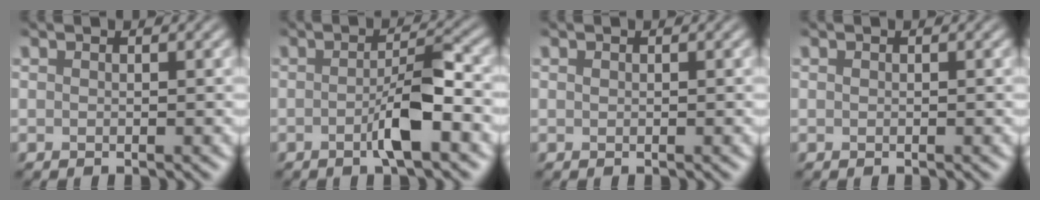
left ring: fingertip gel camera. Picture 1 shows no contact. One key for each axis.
{"total": 3.8, "fx": -1.3, "fy": 0.6, "fz": 3.5, "tx": -0.060, "ty": 0.008, "tz": -0.028}
{"total": 0.0}
{"total": 0.0}